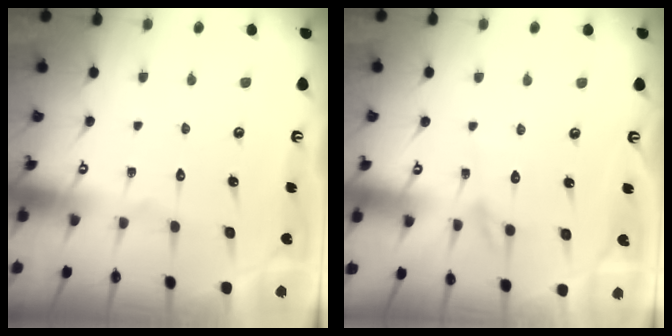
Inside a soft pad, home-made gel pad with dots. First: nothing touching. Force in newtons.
{"total": 2.4, "press": 2.4, "slide": 0.3}